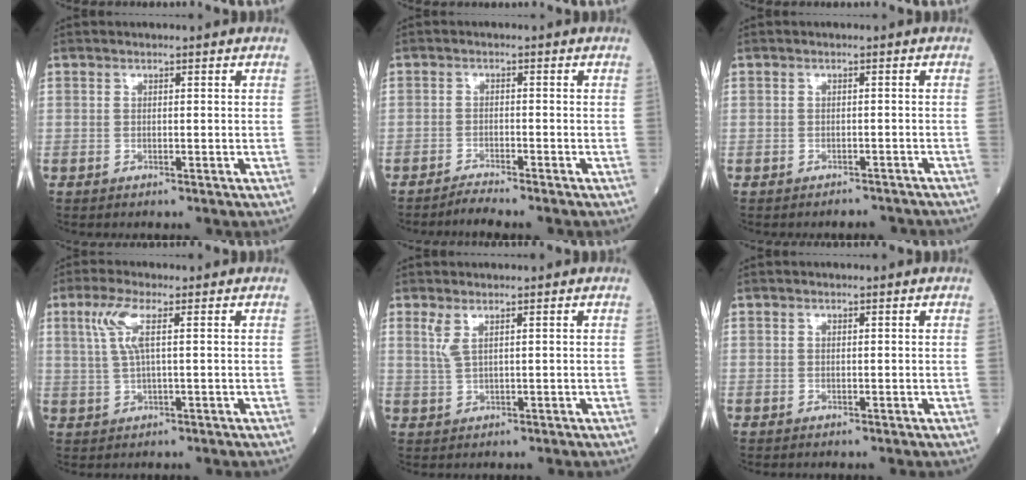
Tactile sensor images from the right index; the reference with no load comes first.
{"total": 2.4, "force": [-2.2, -1.0, 0.2], "torque": [-0.011, -0.009, -0.040]}
{"total": 3.4, "force": [-3.2, 1.1, 0.3], "torque": [0.001, -0.003, -0.035]}
{"total": 4.4, "force": [1.5, 0.5, 4.1], "torque": [-0.097, 0.012, 0.037]}
{"total": 2.0, "force": [1.1, 0.1, 1.6], "torque": [-0.047, 0.003, 0.029]}
{"total": 0.0}